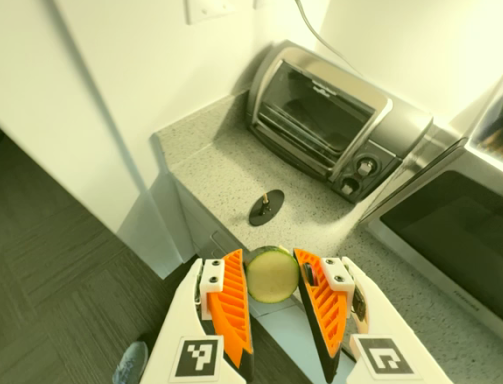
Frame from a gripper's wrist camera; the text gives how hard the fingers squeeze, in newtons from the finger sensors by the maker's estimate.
{"total": 9.2, "left": 8.7, "right": 9.7}